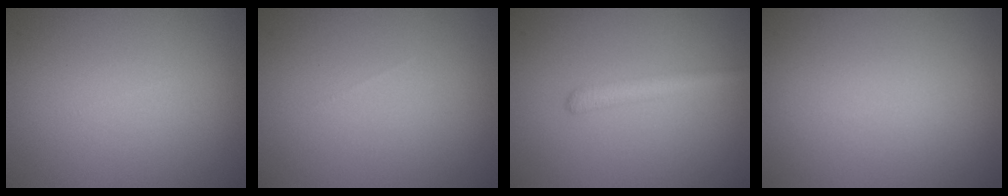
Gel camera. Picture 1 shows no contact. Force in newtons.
{"total": 0.0}
{"total": 2.0, "press": 1.9, "slide": 0.1}
{"total": 0.0}